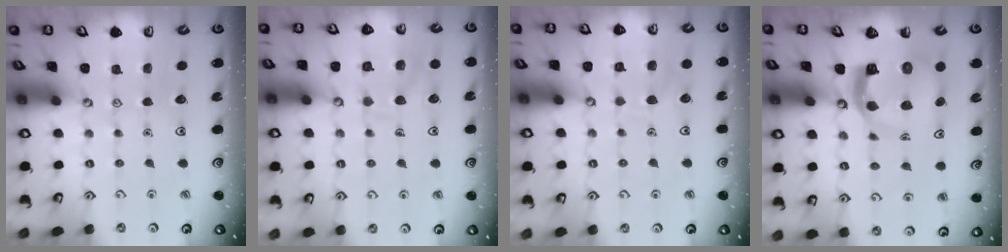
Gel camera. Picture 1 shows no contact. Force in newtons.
{"total": 10.1, "press": 10.1, "slide": 0.9}
{"total": 5.8, "press": 5.8, "slide": 0.6}
{"total": 9.3, "press": 9.2, "slide": 1.2}